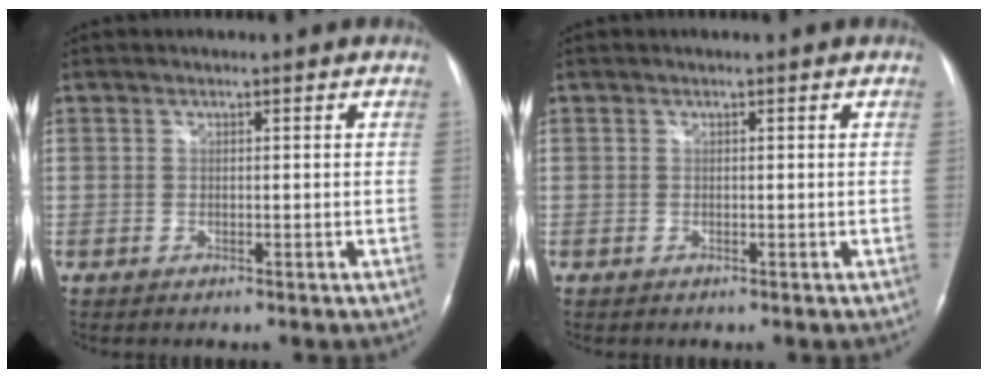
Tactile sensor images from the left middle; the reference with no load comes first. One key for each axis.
{"total": 0.0}